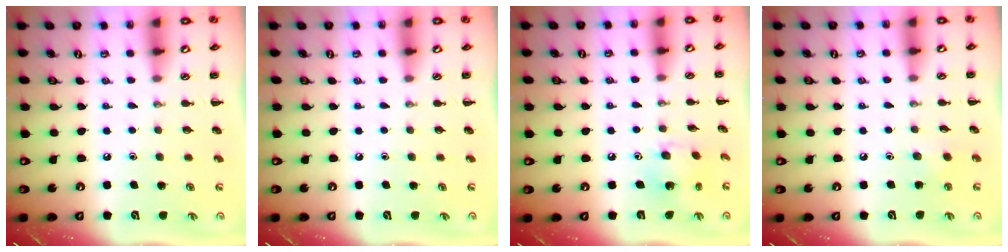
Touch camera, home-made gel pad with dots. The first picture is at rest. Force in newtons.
{"total": 0.0}
{"total": 4.6, "press": 4.5, "slide": 0.9}
{"total": 3.4, "press": 3.2, "slide": 0.9}